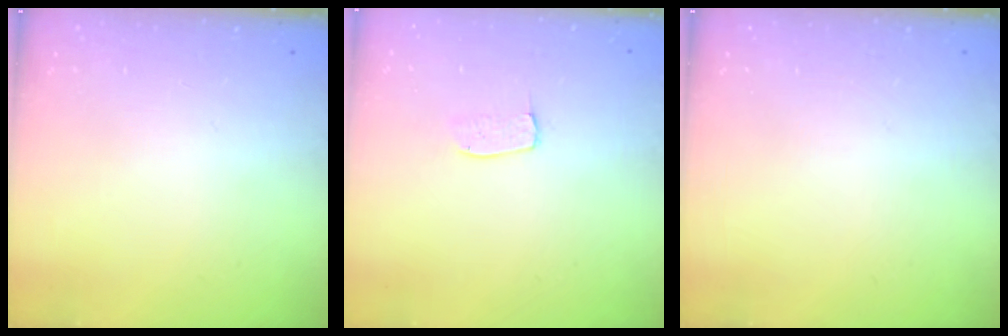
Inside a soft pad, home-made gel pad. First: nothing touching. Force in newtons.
{"total": 3.8, "press": 3.8, "slide": 0.2}
{"total": 0.0}